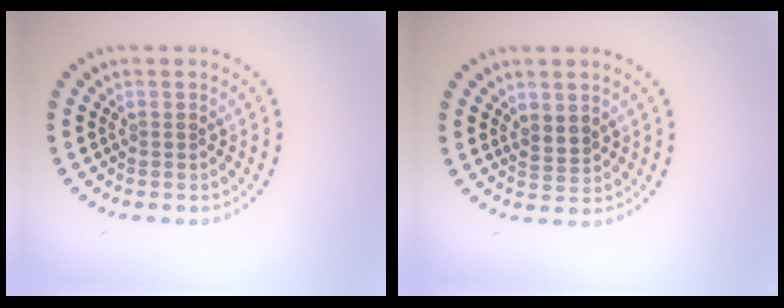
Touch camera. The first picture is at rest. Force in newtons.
{"total": 1.6, "press": 1.4, "slide": 0.8}